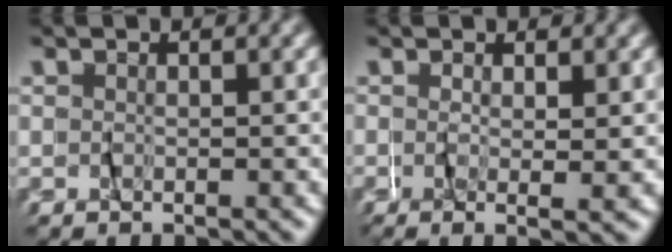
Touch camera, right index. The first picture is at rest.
{"total": 2.6, "force": [-1.1, -2.3, -0.3], "torque": [0.001, -0.013, -0.010]}